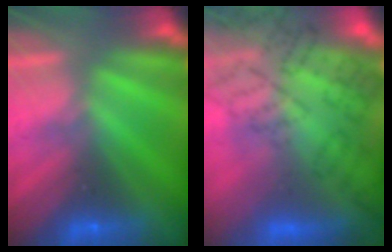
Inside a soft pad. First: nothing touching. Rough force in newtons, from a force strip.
{"total": 11.6}